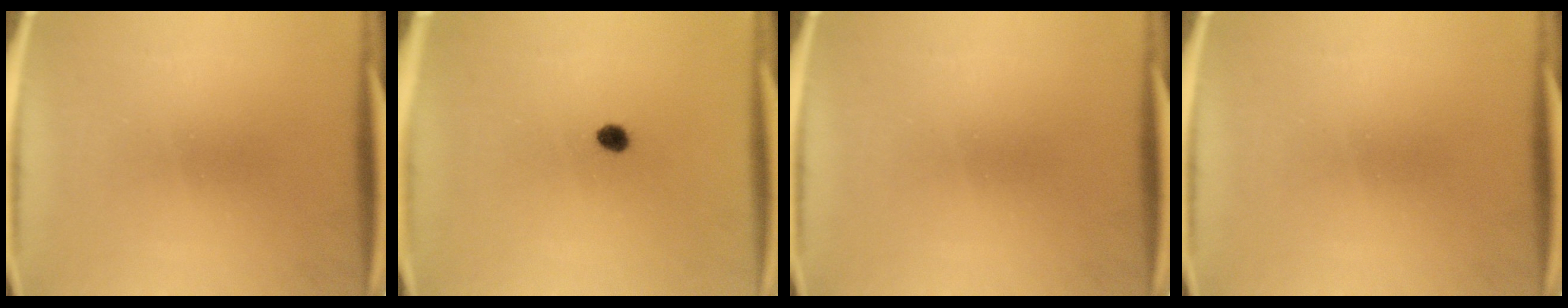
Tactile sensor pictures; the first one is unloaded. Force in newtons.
{"total": 2.1}
{"total": 0.0}
{"total": 0.0}